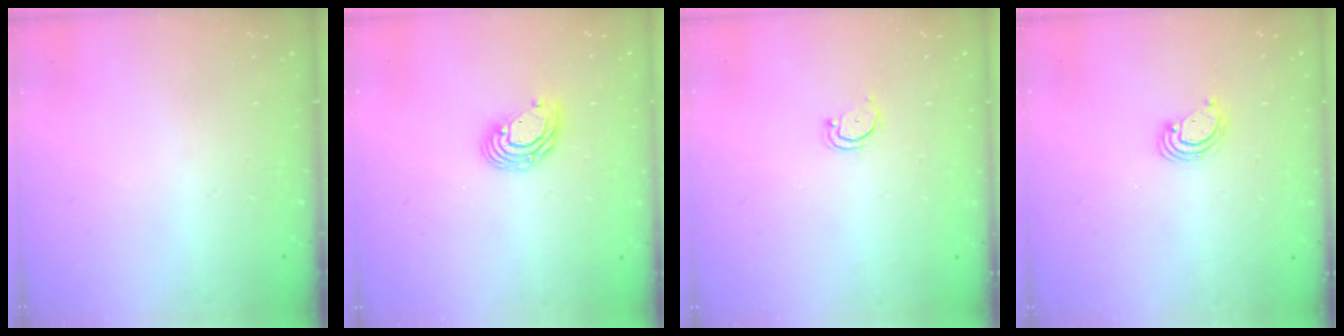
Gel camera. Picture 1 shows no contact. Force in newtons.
{"total": 7.0, "press": 7.0, "slide": 0.8}
{"total": 3.0, "press": 3.0, "slide": 0.2}
{"total": 2.4, "press": 2.4, "slide": 0.2}